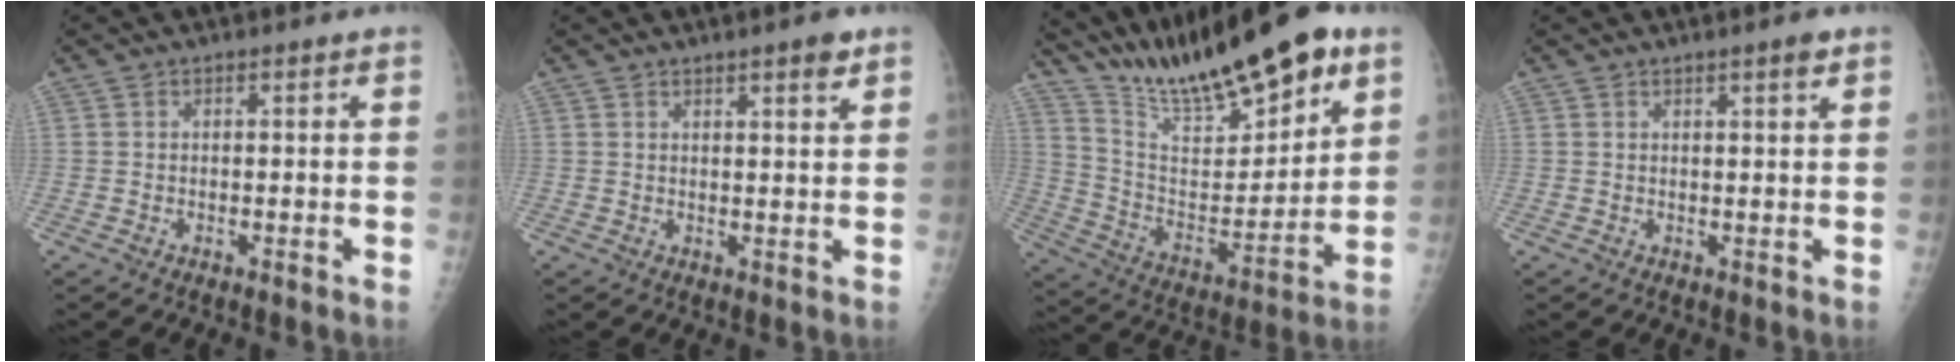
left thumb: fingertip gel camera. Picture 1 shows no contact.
{"total": 3.4, "force": [2.3, 0.6, 2.4], "torque": [-0.029, -0.013, 0.031]}
{"total": 23.4, "force": [17.5, 6.3, 14.2], "torque": [-0.198, -0.077, 0.306]}
{"total": 2.1, "force": [1.4, 0.2, 1.6], "torque": [-0.023, -0.007, 0.019]}